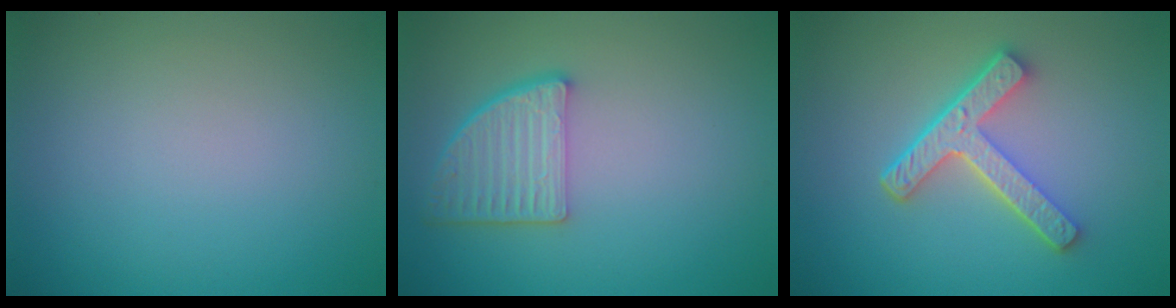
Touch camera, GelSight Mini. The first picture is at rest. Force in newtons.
{"total": 4.5, "press": 3.5, "slide": 2.9}
{"total": 5.0, "press": 3.7, "slide": 3.4}